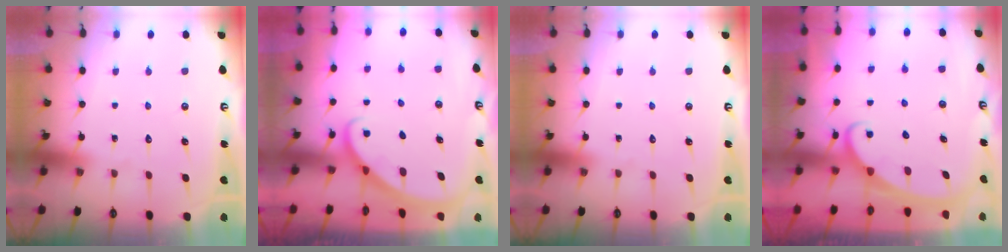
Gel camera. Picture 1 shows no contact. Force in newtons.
{"total": 2.1, "press": 2.1, "slide": 0.1}
{"total": 0.0}
{"total": 2.6, "press": 2.6, "slide": 0.3}